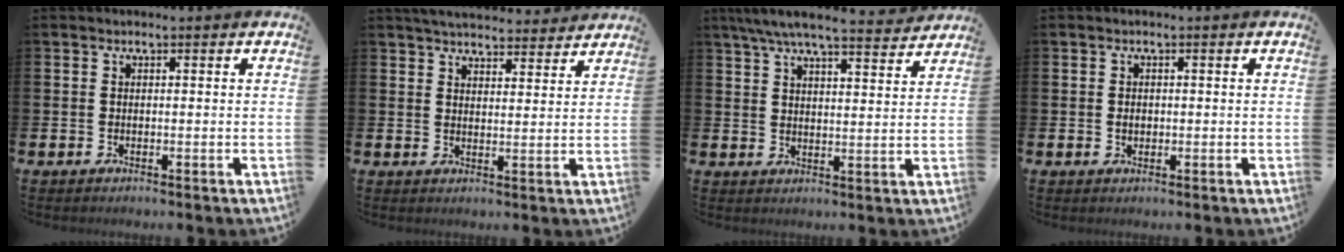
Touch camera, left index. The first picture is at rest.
{"total": 4.5, "force": [4.4, 0.7, 0.5], "torque": [-0.019, -0.023, 0.077]}
{"total": 7.0, "force": [6.5, 0.8, 2.7], "torque": [-0.062, -0.033, 0.113]}
{"total": 1.0, "force": [0.0, 0.8, 0.6], "torque": [0.002, 0.001, -0.005]}